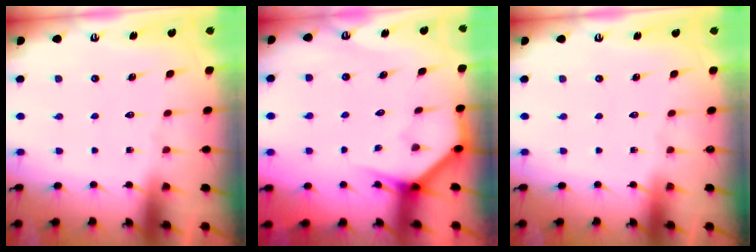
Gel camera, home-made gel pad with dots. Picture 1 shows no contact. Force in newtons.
{"total": 3.6, "press": 3.6, "slide": 0.3}
{"total": 0.0}